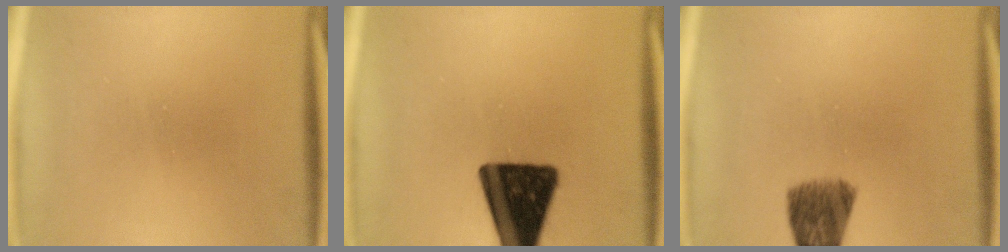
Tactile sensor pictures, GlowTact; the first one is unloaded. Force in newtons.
{"total": 17.8}
{"total": 7.5}